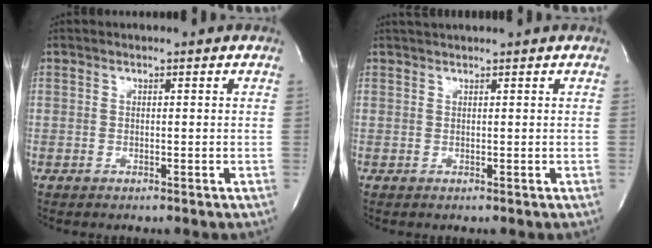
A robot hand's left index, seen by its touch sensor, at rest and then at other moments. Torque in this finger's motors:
{"motor_torque": [-0.02, -0.07, 0.00, 0.01]}